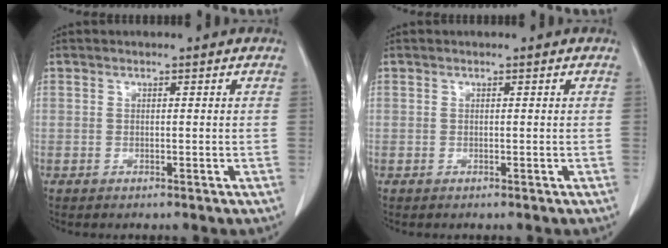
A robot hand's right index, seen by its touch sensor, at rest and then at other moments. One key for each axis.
{"total": 0.0}